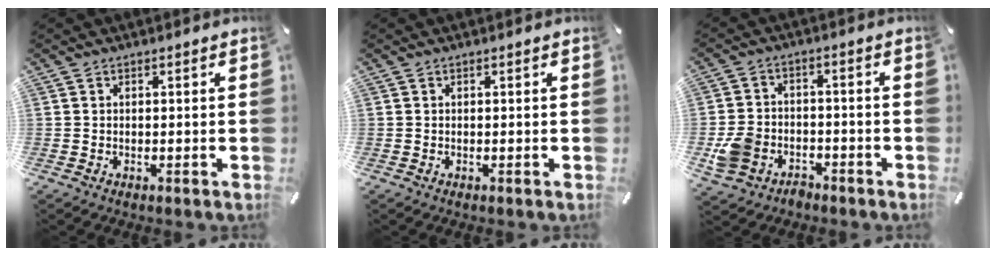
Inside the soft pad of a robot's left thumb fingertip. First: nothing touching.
{"total": 0.0}
{"total": 8.2, "force": [-3.9, 6.4, 3.3], "torque": [-0.076, 0.028, -0.072]}